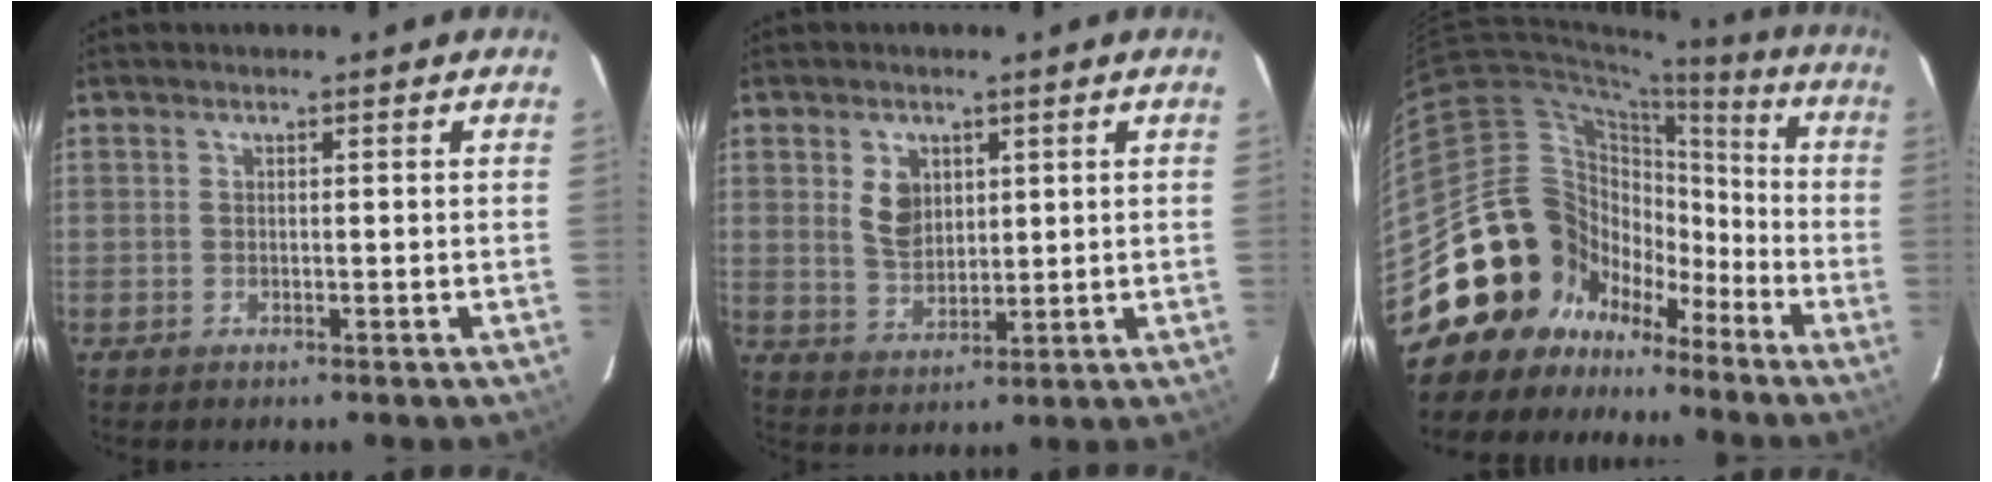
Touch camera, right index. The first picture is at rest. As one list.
[{"total": 5.8, "force": [2.0, 4.0, 3.7], "torque": [-0.068, 0.003, 0.045]}, {"total": 22.7, "force": [-11.7, 18.1, 7.4], "torque": [-0.168, 0.073, -0.187]}]